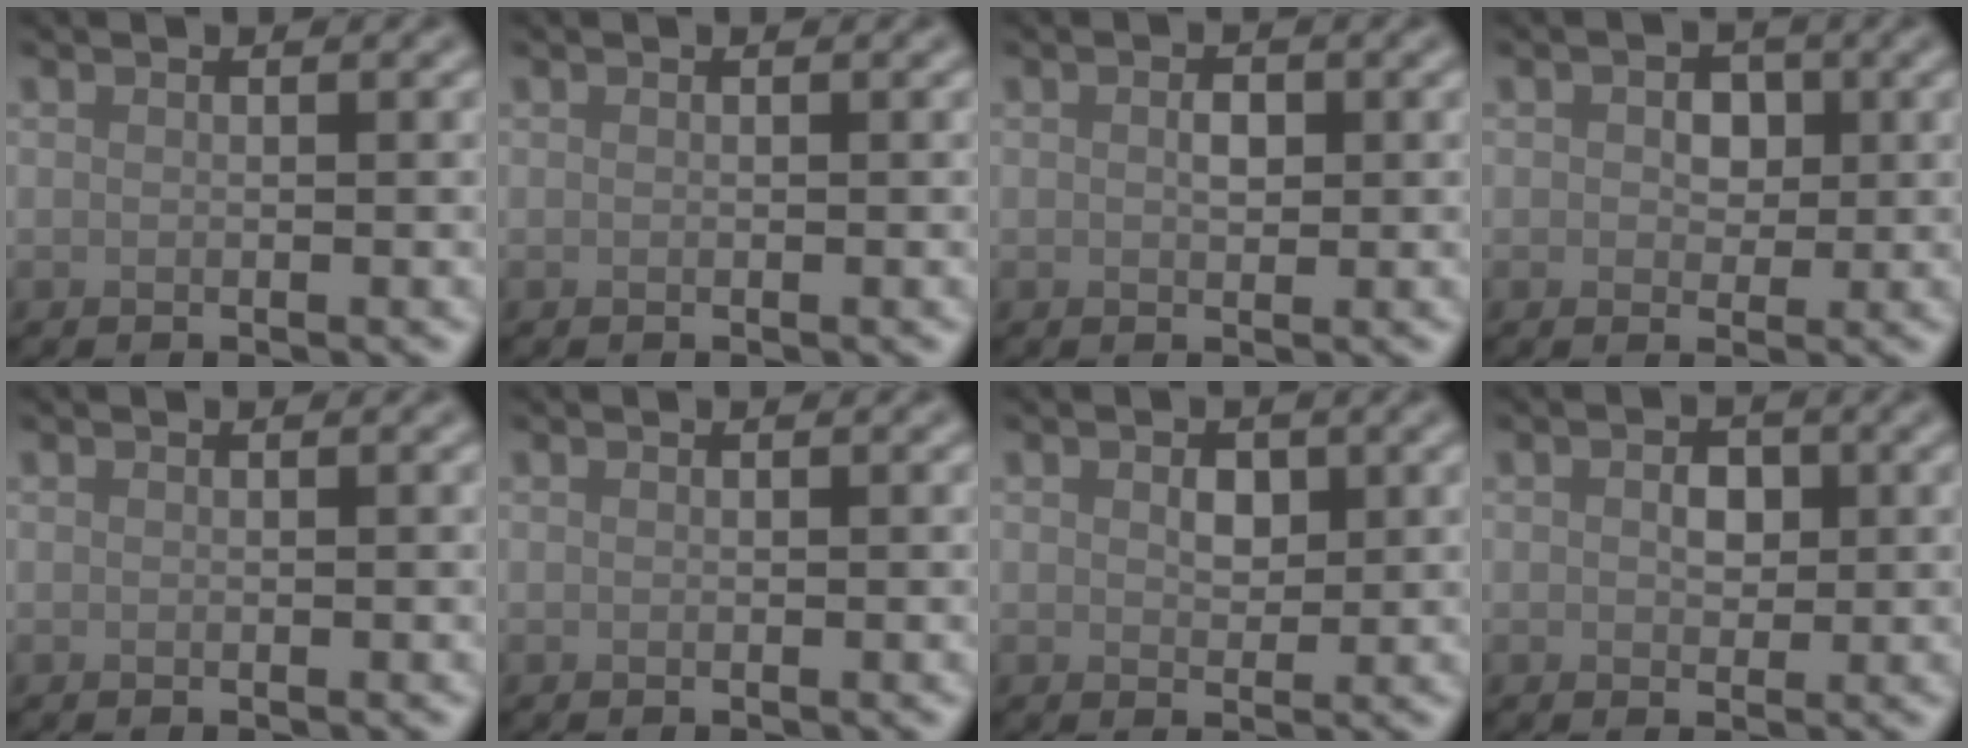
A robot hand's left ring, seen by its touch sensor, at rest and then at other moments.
{"total": 0.0}
{"total": 1.3, "force": [0.2, 0.8, 1.0], "torque": [-0.019, 0.001, 0.002]}
{"total": 2.3, "force": [0.4, 1.8, 1.4], "torque": [-0.023, 0.000, 0.001]}
{"total": 0.0}
{"total": 0.0}
{"total": 1.6, "force": [0.5, 1.1, 1.0], "torque": [-0.019, -0.002, 0.009]}
{"total": 1.9, "force": [0.2, 1.4, 1.3], "torque": [-0.021, 0.001, 0.001]}